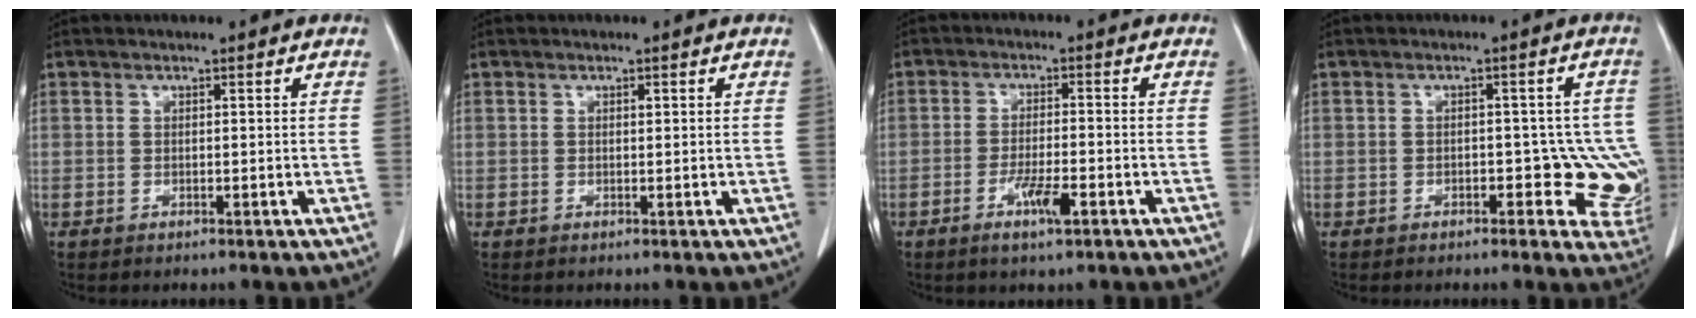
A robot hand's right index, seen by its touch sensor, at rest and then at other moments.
{"total": 0.0}
{"total": 4.8, "force": [-2.4, 0.6, 4.1], "torque": [-0.075, -0.004, -0.043]}
{"total": 7.7, "force": [-1.9, 4.2, 6.2], "torque": [-0.038, 0.014, -0.021]}